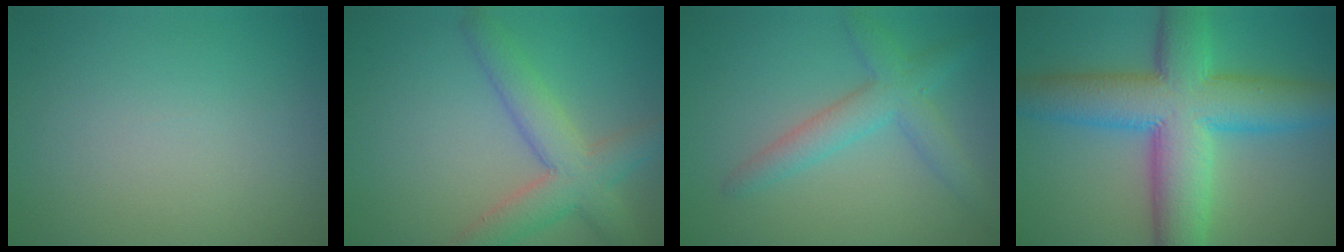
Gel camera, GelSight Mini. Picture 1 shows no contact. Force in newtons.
{"total": 5.1, "press": 5.1, "slide": 0.2}
{"total": 3.5, "press": 3.5, "slide": 0.2}
{"total": 11.2, "press": 11.2, "slide": 0.2}